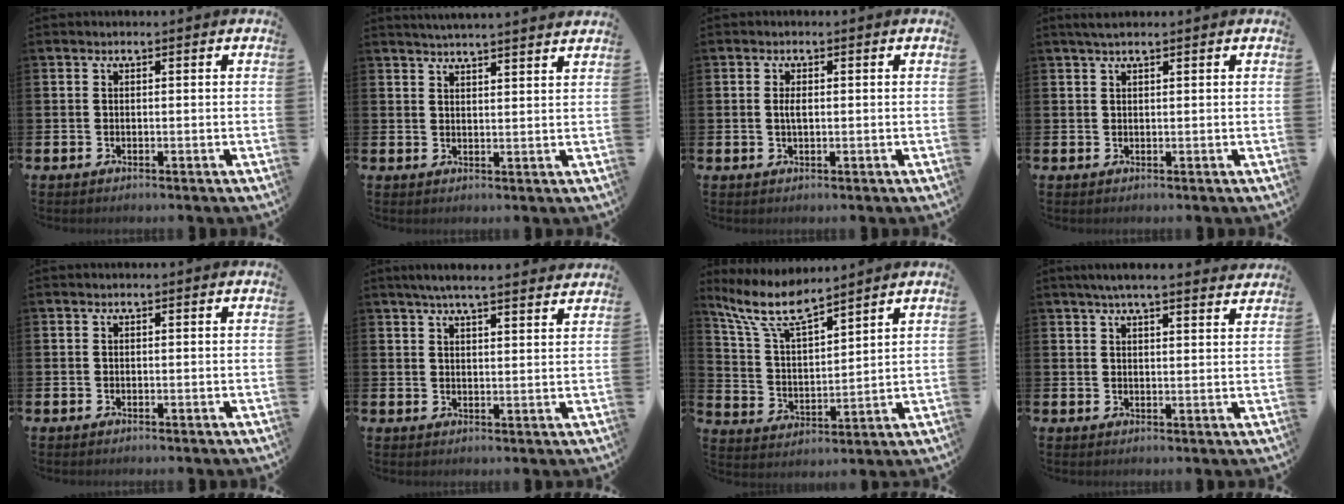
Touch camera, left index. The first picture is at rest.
{"total": 3.6, "force": [3.5, -0.6, 0.3], "torque": [-0.013, -0.018, 0.064]}
{"total": 1.7, "force": [0.2, 0.6, 1.5], "torque": [-0.028, 0.002, 0.000]}
{"total": 1.6, "force": [1.4, 0.2, 0.9], "torque": [-0.015, 0.003, 0.023]}
{"total": 0.0}
{"total": 5.1, "force": [4.8, -0.1, 1.6], "torque": [-0.042, -0.017, 0.086]}
{"total": 8.8, "force": [7.6, 1.9, 4.1], "torque": [-0.112, -0.032, 0.135]}
{"total": 4.7, "force": [4.4, 0.0, 1.6], "torque": [-0.040, -0.013, 0.079]}